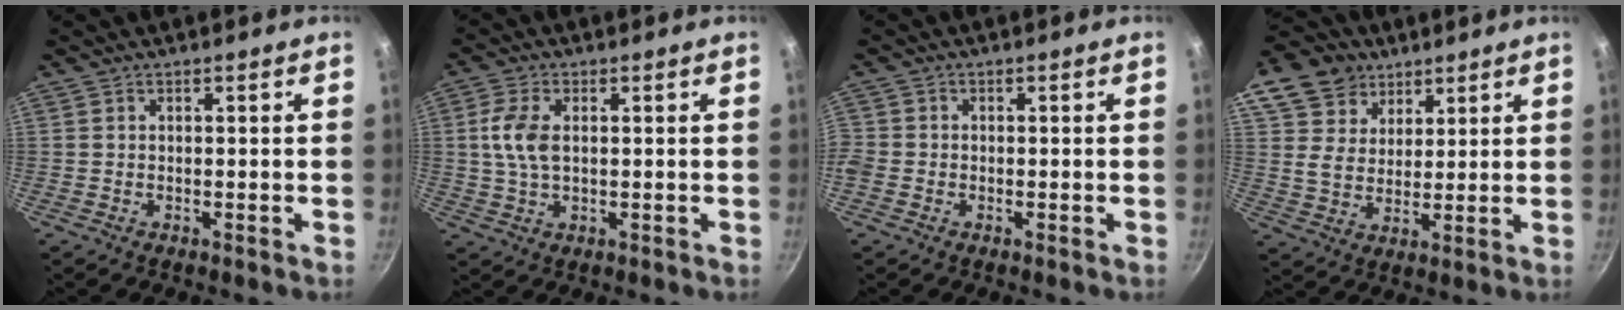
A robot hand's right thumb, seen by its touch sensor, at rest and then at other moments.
{"total": 6.7, "force": [0.8, 3.9, 5.4], "torque": [-0.110, 0.007, 0.015]}
{"total": 3.2, "force": [-1.4, 2.6, 1.3], "torque": [-0.032, 0.004, -0.034]}
{"total": 13.4, "force": [7.7, 9.6, 5.2], "torque": [-0.075, -0.016, 0.135]}